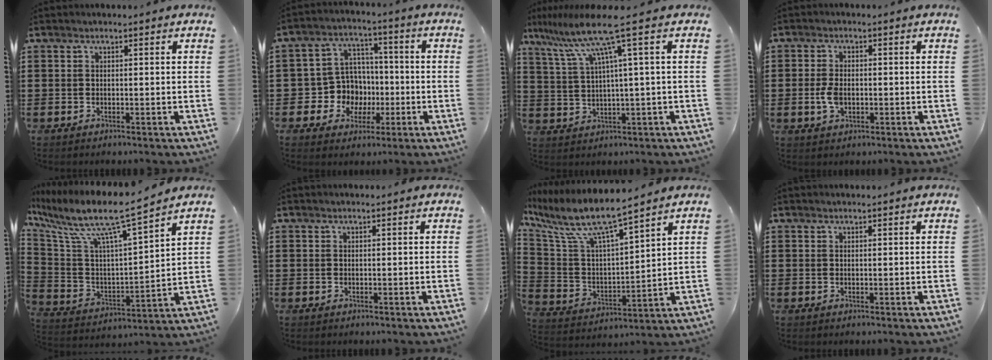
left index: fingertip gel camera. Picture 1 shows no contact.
{"total": 8.4, "force": [-0.9, 8.0, 2.3], "torque": [-0.078, 0.016, -0.008]}
{"total": 9.4, "force": [4.5, -0.3, 8.3], "torque": [-0.195, -0.023, 0.064]}
{"total": 3.6, "force": [-0.4, 2.0, 3.0], "torque": [-0.077, -0.005, -0.013]}
{"total": 10.6, "force": [8.4, 0.7, 6.5], "torque": [-0.152, -0.066, 0.131]}
{"total": 0.0}
{"total": 8.6, "force": [6.9, 1.3, 4.9], "torque": [-0.127, -0.044, 0.112]}
{"total": 0.5, "force": [0.5, 0.0, 0.2], "torque": [-0.005, -0.001, 0.011]}